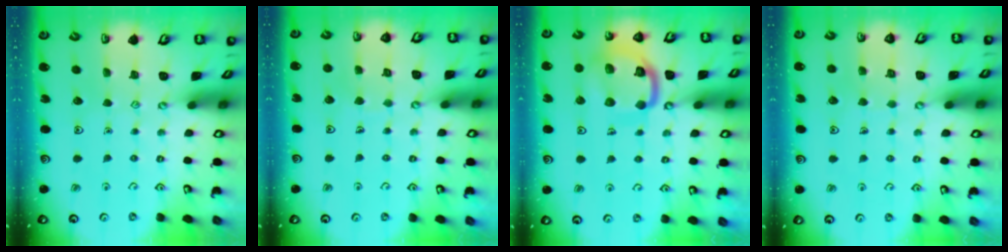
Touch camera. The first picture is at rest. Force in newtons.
{"total": 4.0, "press": 4.0, "slide": 0.4}
{"total": 15.2, "press": 15.1, "slide": 1.7}
{"total": 4.8, "press": 4.8, "slide": 0.3}